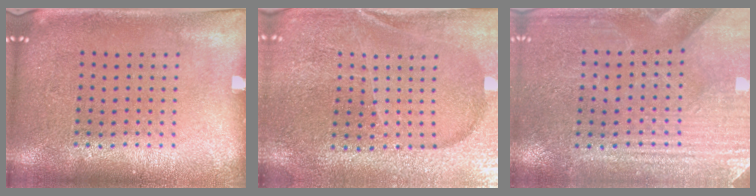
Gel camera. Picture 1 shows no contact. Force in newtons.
{"total": 3.3, "press": 3.3, "slide": 0.4}
{"total": 3.2, "press": 3.0, "slide": 0.9}